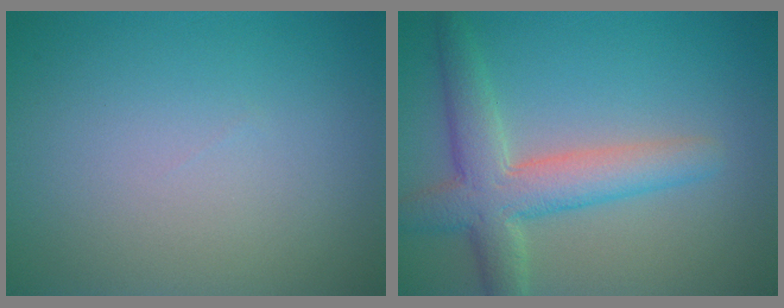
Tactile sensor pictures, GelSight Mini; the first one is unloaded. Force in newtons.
{"total": 5.4, "press": 5.4, "slide": 0.2}